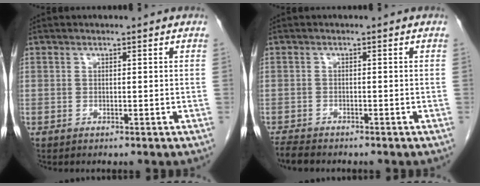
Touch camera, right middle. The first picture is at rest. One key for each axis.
{"total": 3.1, "fx": -2.8, "fy": 0.5, "fz": 1.0, "tx": -0.022, "ty": -0.011, "tz": -0.049}